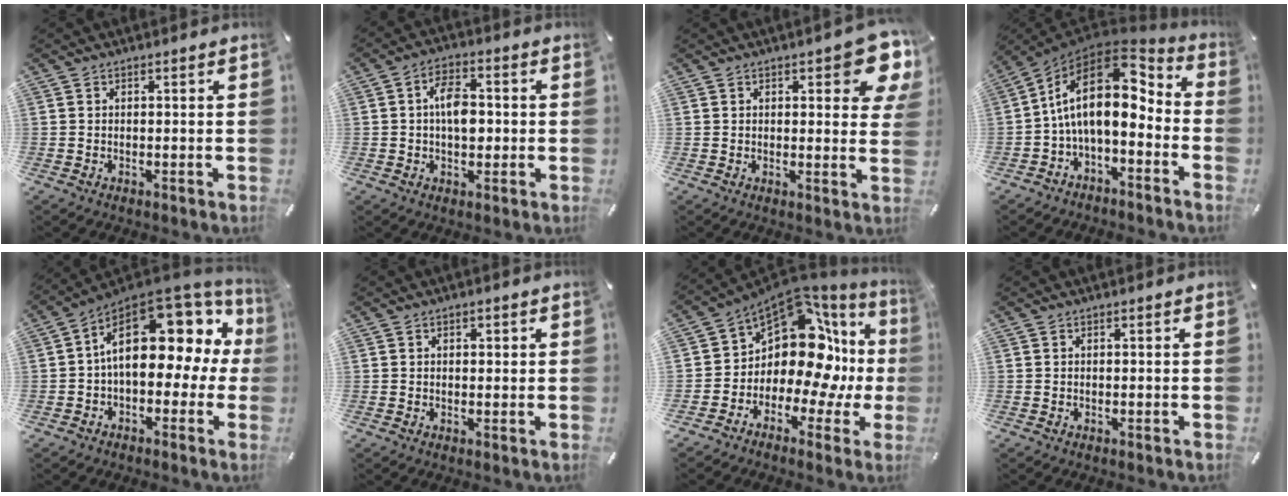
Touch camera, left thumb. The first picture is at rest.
{"total": 7.7, "force": [-0.1, 4.8, 6.1], "torque": [-0.084, 0.008, -0.002]}
{"total": 10.0, "force": [4.6, 3.8, 8.1], "torque": [-0.098, -0.027, 0.078]}
{"total": 16.6, "force": [1.5, 8.9, 13.9], "torque": [-0.264, -0.024, 0.022]}
{"total": 18.5, "force": [5.7, 10.5, 14.1], "torque": [-0.202, -0.040, 0.099]}
{"total": 1.1, "force": [0.3, 0.8, 0.7], "torque": [-0.015, 0.007, 0.003]}
{"total": 13.0, "force": [2.8, 9.2, 8.7], "torque": [-0.141, -0.062, 0.035]}
{"total": 0.0}